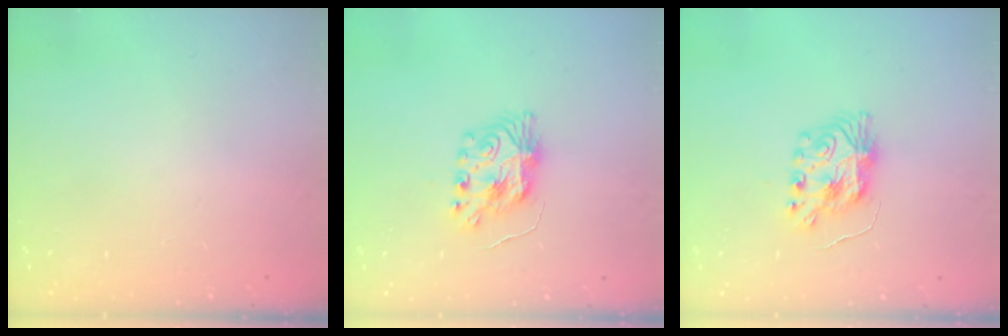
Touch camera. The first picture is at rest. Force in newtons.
{"total": 8.6, "press": 8.6, "slide": 0.5}
{"total": 8.6, "press": 8.6, "slide": 0.5}